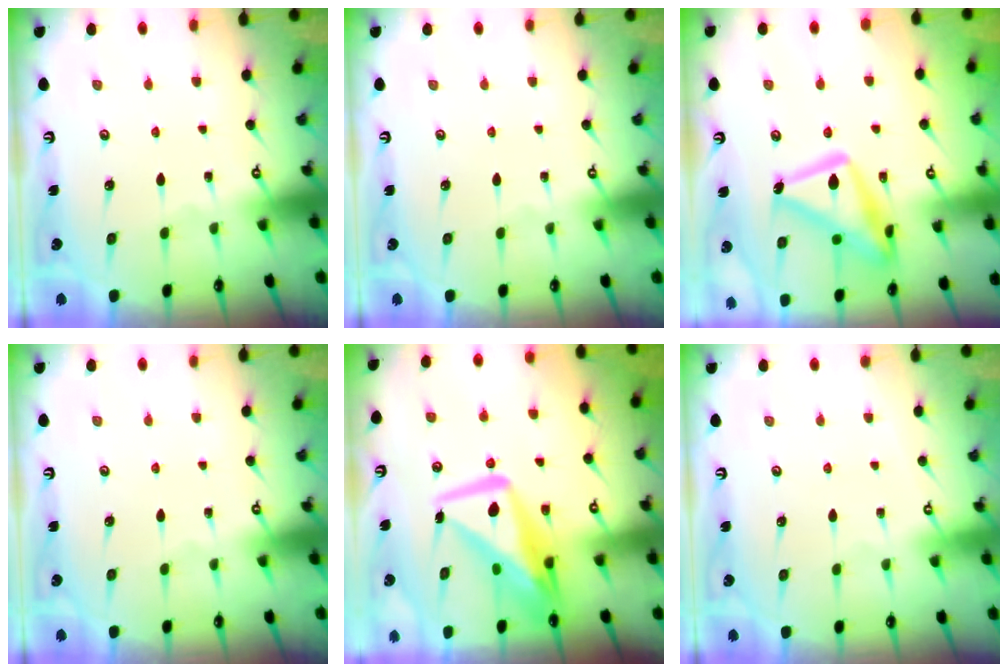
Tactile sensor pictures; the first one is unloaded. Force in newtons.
{"total": 0.0}
{"total": 18.3, "press": 18.2, "slide": 1.3}
{"total": 0.0}
{"total": 11.2, "press": 11.1, "slide": 1.7}
{"total": 3.9, "press": 3.9, "slide": 0.1}